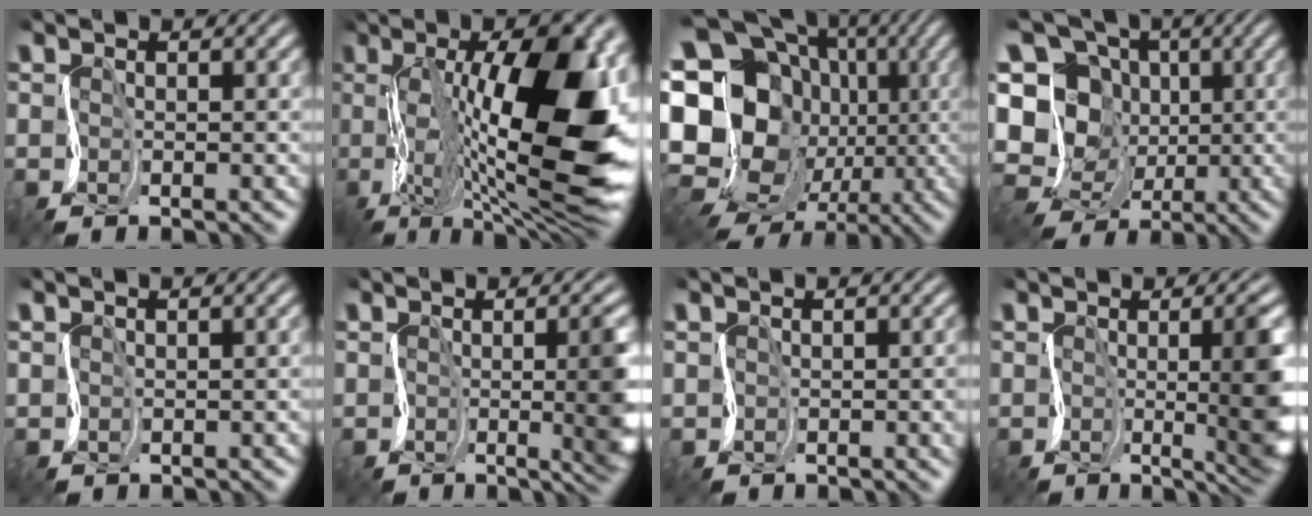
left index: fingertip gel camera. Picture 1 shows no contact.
{"total": 14.3, "force": [2.2, 5.7, 13.0], "torque": [-0.218, 0.005, 0.041]}
{"total": 21.6, "force": [-1.2, 19.3, 9.6], "torque": [-0.207, 0.017, -0.051]}
{"total": 11.3, "force": [1.7, 10.5, 3.6], "torque": [-0.135, 0.043, 0.010]}
{"total": 0.9, "force": [-0.1, 0.2, -0.8], "torque": [0.009, 0.012, 0.010]}
{"total": 5.1, "force": [0.6, 1.7, 4.8], "torque": [-0.041, -0.005, 0.017]}
{"total": 0.9, "force": [0.1, 0.6, 0.7], "torque": [-0.004, 0.004, 0.008]}
{"total": 6.5, "force": [0.8, 1.6, 6.2], "torque": [-0.071, -0.008, 0.022]}